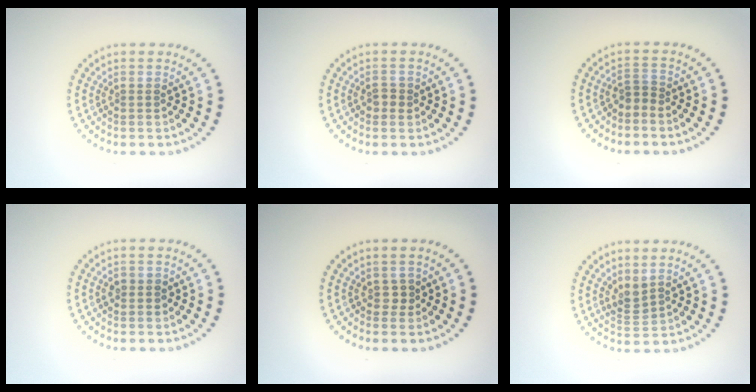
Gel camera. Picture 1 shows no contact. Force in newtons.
{"total": 1.1, "press": 1.1, "slide": 0.3}
{"total": 1.4, "press": 0.9, "slide": 1.0}
{"total": 1.1, "press": 1.0, "slide": 0.4}
{"total": 0.8, "press": 0.8, "slide": 0.2}
{"total": 1.6, "press": 1.3, "slide": 1.0}